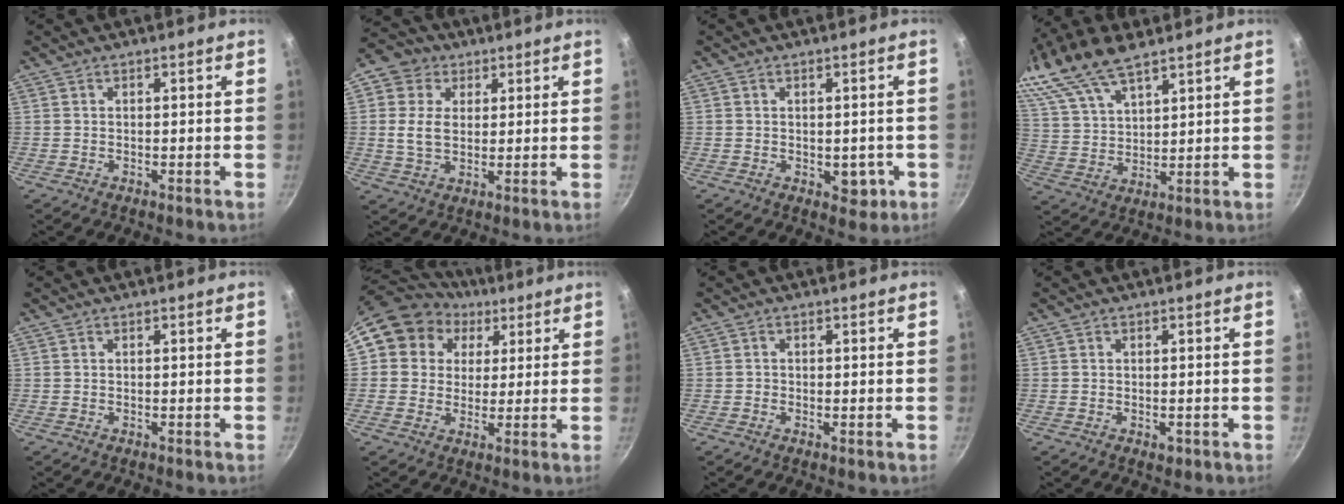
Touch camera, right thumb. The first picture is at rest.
{"total": 8.7, "force": [2.2, 6.9, 4.9], "torque": [-0.064, 0.003, 0.030]}
{"total": 4.0, "force": [-0.9, 2.8, 2.8], "torque": [-0.010, 0.004, -0.008]}
{"total": 16.0, "force": [11.1, 6.5, 9.4], "torque": [-0.185, -0.009, 0.223]}
{"total": 0.0}
{"total": 12.4, "force": [5.1, 10.6, 4.0], "torque": [-0.041, 0.005, 0.072]}
{"total": 0.7, "force": [-0.2, 0.5, 0.4], "torque": [-0.007, 0.001, -0.005]}
{"total": 1.8, "force": [-0.6, 1.1, 1.3], "torque": [-0.016, 0.000, -0.009]}